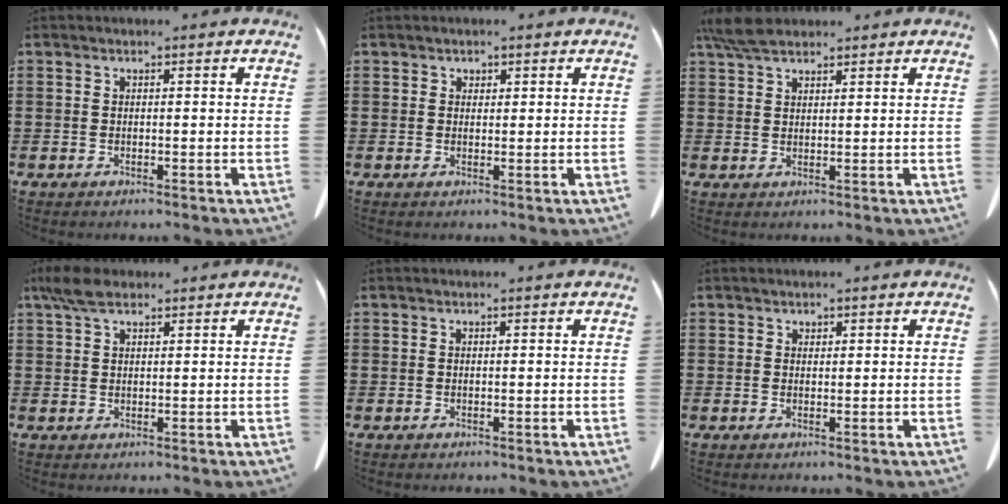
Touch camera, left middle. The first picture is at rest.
{"total": 0.9, "force": [0.7, 0.6, 0.1], "torque": [-0.004, -0.002, 0.015]}
{"total": 4.9, "force": [3.9, 1.4, 2.6], "torque": [-0.061, -0.003, 0.074]}
{"total": 4.2, "force": [2.7, 1.7, 2.7], "torque": [-0.061, 0.007, 0.051]}
{"total": 0.0}
{"total": 0.8, "force": [0.7, 0.4, 0.0], "torque": [-0.003, -0.002, 0.015]}